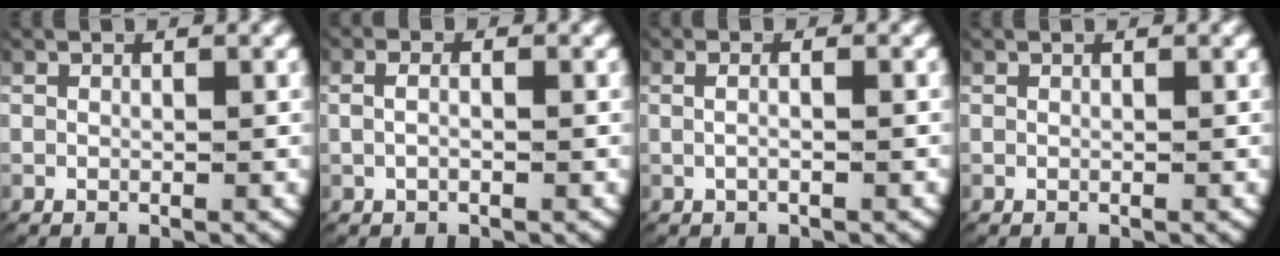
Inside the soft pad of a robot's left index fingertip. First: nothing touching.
{"total": 1.4, "force": [-0.2, 0.6, 1.3], "torque": [-0.031, -0.001, -0.004]}
{"total": 1.3, "force": [-0.3, 0.2, 1.3], "torque": [-0.030, -0.001, -0.005]}
{"total": 0.0}